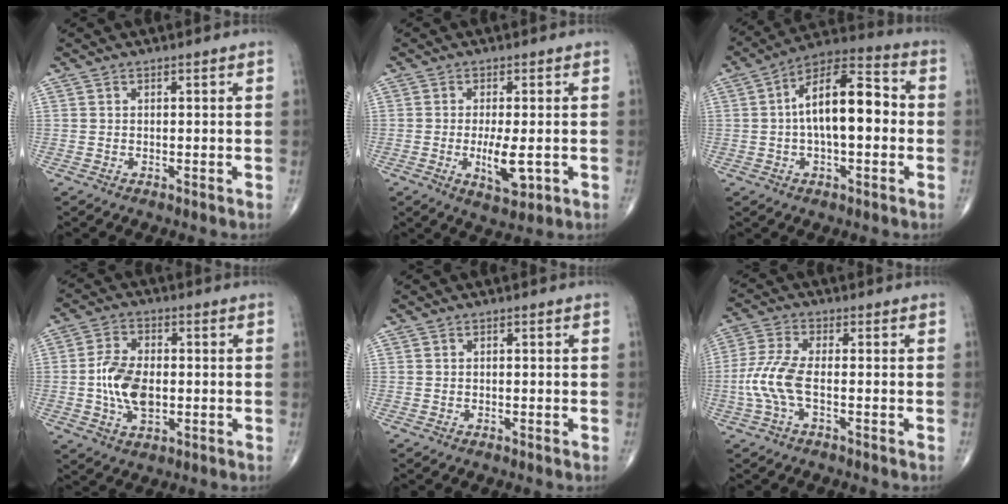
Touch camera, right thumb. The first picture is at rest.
{"total": 6.2, "force": [-1.1, 2.1, 5.8], "torque": [-0.102, -0.013, -0.014]}
{"total": 15.4, "force": [0.3, 6.9, 13.8], "torque": [-0.218, 0.040, -0.008]}
{"total": 9.7, "force": [-0.9, 5.7, 7.9], "torque": [-0.143, 0.004, -0.020]}
{"total": 0.0}
{"total": 7.3, "force": [-1.7, 2.5, 6.7], "torque": [-0.175, 0.013, -0.040]}